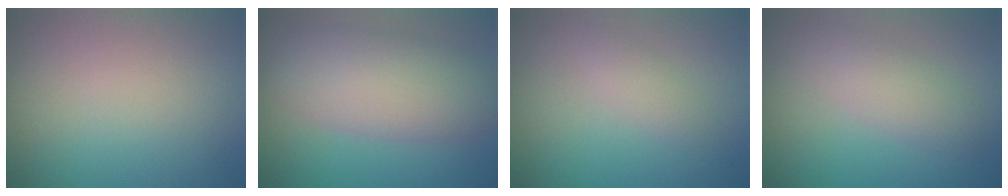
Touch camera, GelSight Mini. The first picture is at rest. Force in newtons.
{"total": 6.8, "press": 6.8, "slide": 0.2}
{"total": 1.4, "press": 1.4, "slide": 0.1}
{"total": 2.8, "press": 2.8, "slide": 0.1}